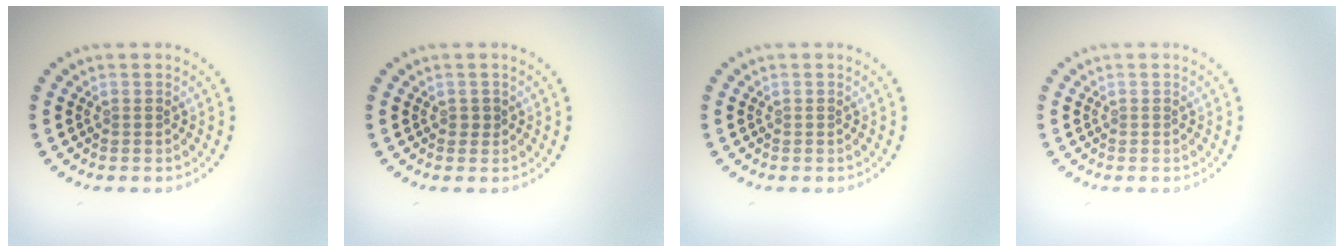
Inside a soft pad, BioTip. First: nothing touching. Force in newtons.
{"total": 0.7, "press": 0.7, "slide": 0.2}
{"total": 0.0}
{"total": 0.0}